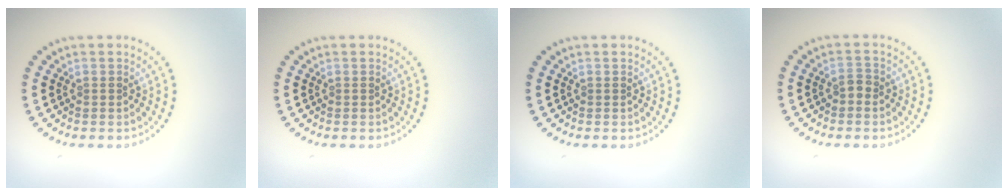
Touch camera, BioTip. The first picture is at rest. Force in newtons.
{"total": 0.0}
{"total": 0.0}
{"total": 0.9, "press": 0.8, "slide": 0.3}